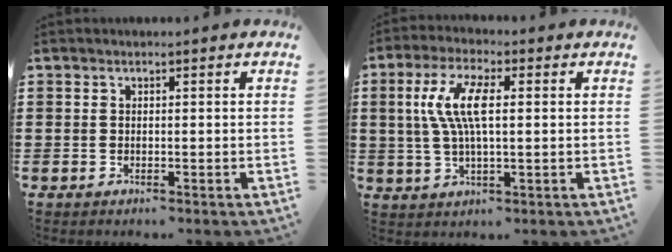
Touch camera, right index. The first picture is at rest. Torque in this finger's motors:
{"motor_torque": [1.25, 0.17, 0.46, 0.21]}